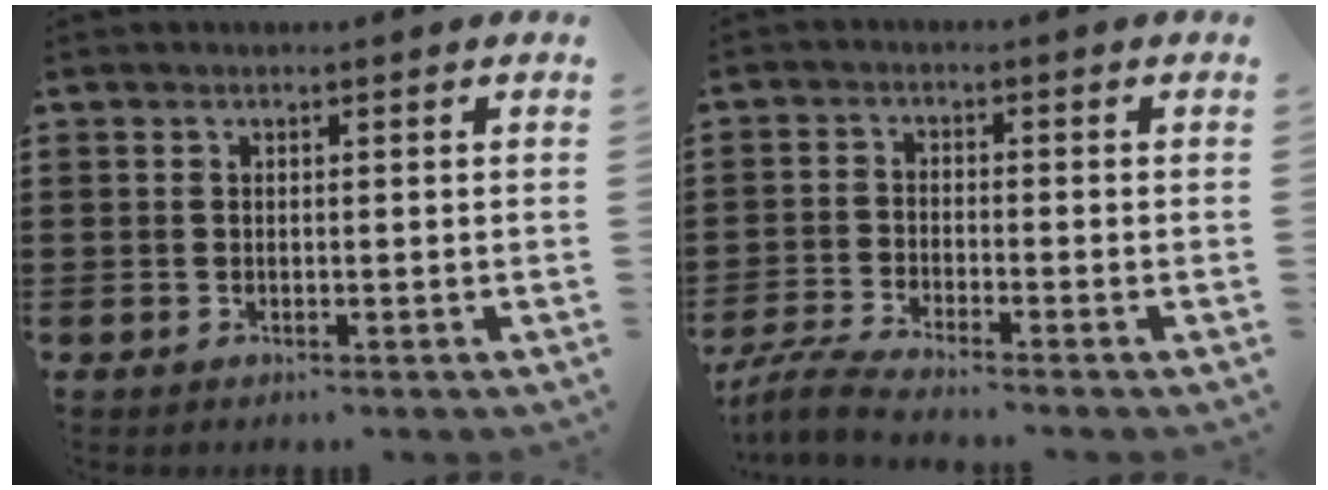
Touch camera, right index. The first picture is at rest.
{"total": 3.8, "force": [-3.6, -0.2, 1.3], "torque": [-0.046, -0.013, -0.076]}